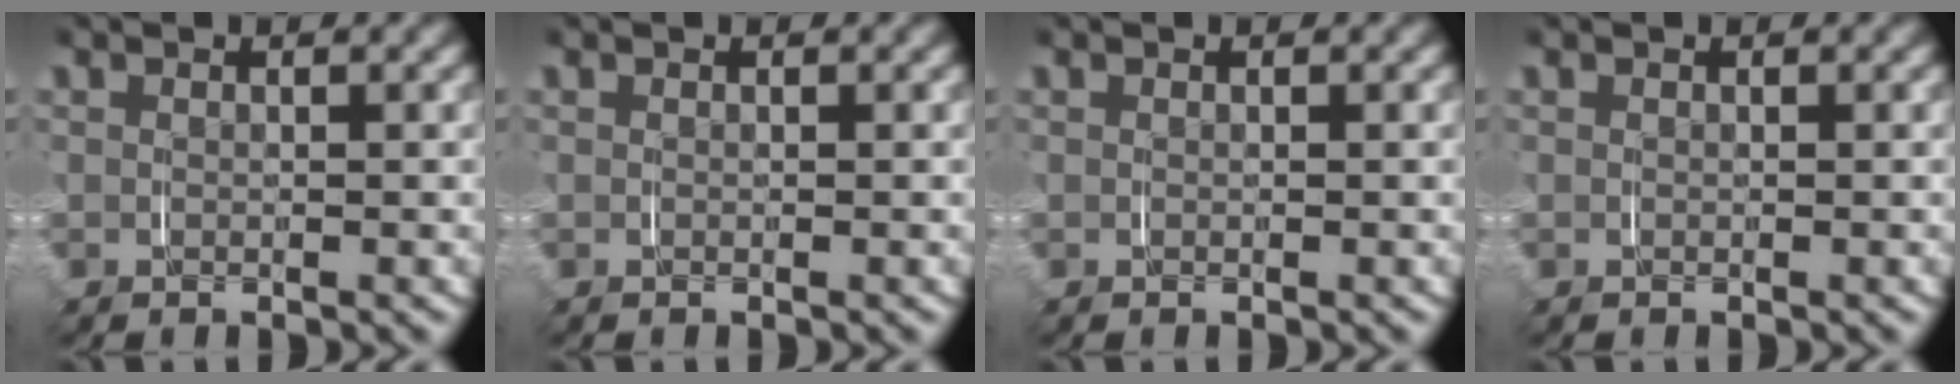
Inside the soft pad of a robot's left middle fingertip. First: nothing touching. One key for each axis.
{"total": 0.0}
{"total": 0.0}
{"total": 0.0}